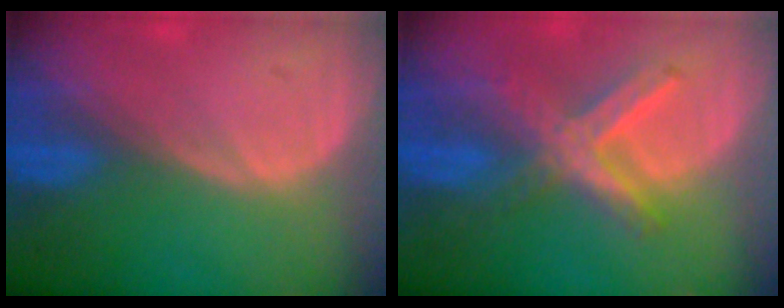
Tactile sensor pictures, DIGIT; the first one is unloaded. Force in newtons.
{"total": 7.4, "press": 6.4, "slide": 3.7}